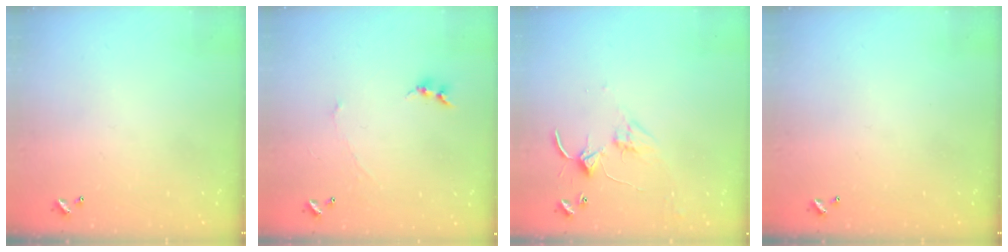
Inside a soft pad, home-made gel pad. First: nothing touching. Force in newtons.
{"total": 0.0}
{"total": 2.8, "press": 2.8, "slide": 0.4}
{"total": 0.0}